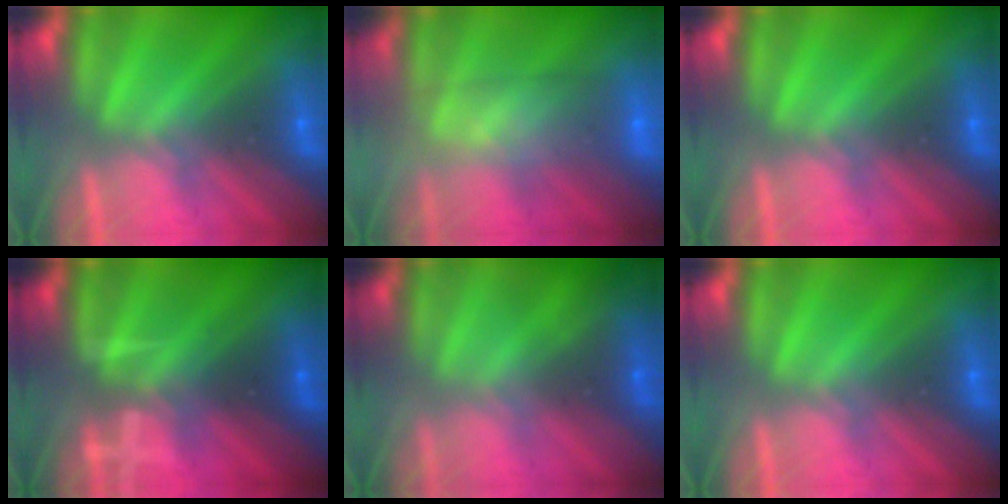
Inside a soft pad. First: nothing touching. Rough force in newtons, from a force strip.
{"total": 9.4}
{"total": 0.0}
{"total": 3.2}
{"total": 1.2}
{"total": 0.0}